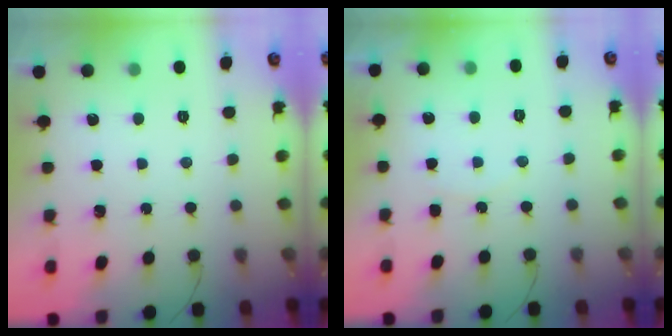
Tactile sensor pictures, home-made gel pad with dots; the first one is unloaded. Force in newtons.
{"total": 4.5, "press": 4.4, "slide": 0.4}